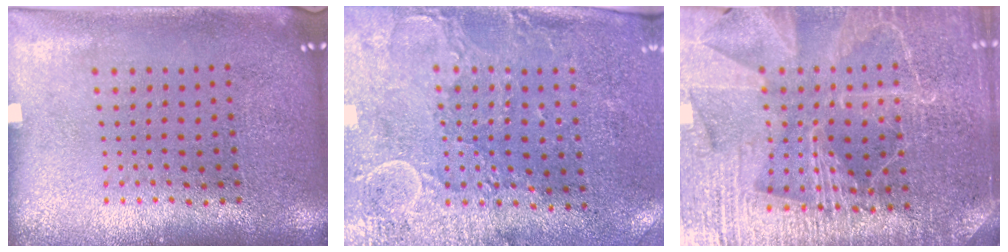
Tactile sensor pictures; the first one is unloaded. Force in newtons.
{"total": 2.9, "press": 2.4, "slide": 1.7}
{"total": 4.2, "press": 3.9, "slide": 1.5}